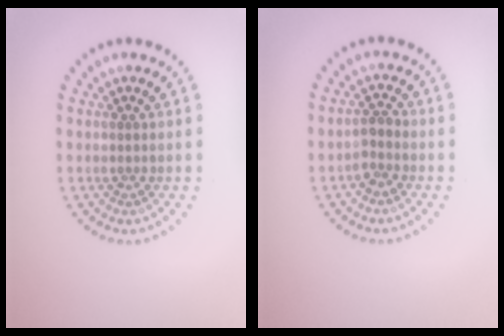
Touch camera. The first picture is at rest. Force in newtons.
{"total": 1.5, "press": 1.2, "slide": 0.9}